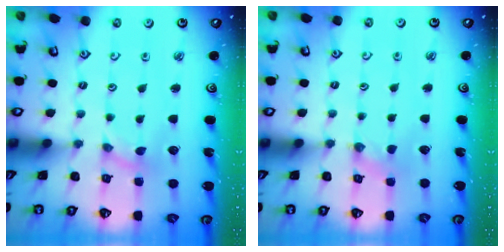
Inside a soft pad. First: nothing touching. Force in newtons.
{"total": 0.0}